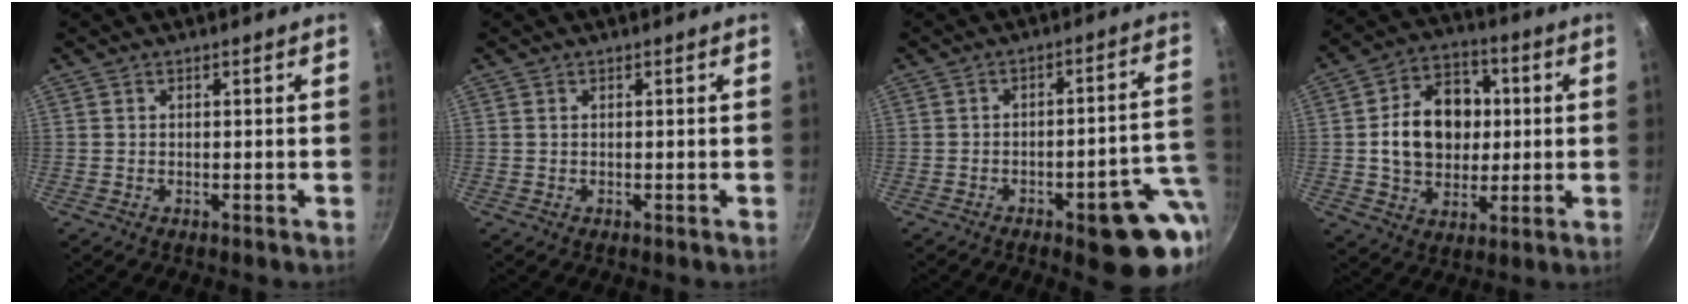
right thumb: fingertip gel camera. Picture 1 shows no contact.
{"total": 0.0}
{"total": 14.5, "force": [-5.7, 4.8, 12.4], "torque": [-0.100, 0.036, -0.071]}
{"total": 15.3, "force": [1.2, 11.8, 9.6], "torque": [-0.117, 0.019, 0.015]}